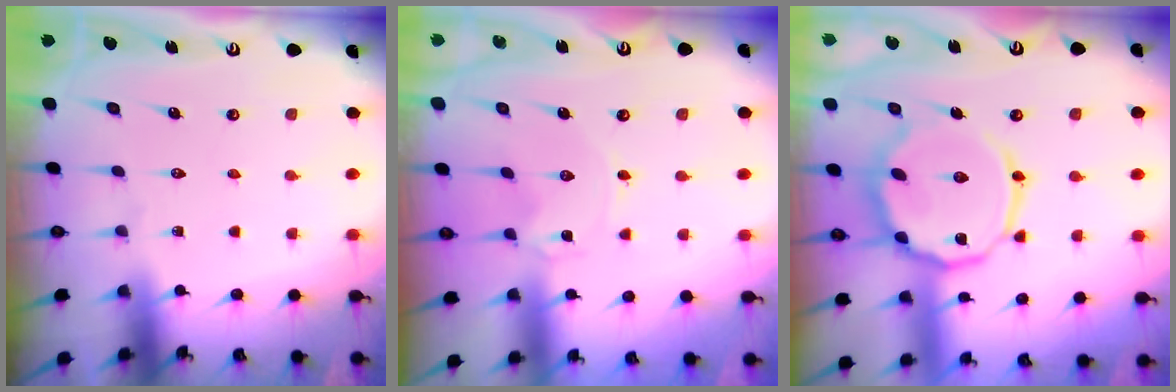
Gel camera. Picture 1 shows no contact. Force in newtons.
{"total": 0.0}
{"total": 15.2, "press": 15.2, "slide": 1.2}